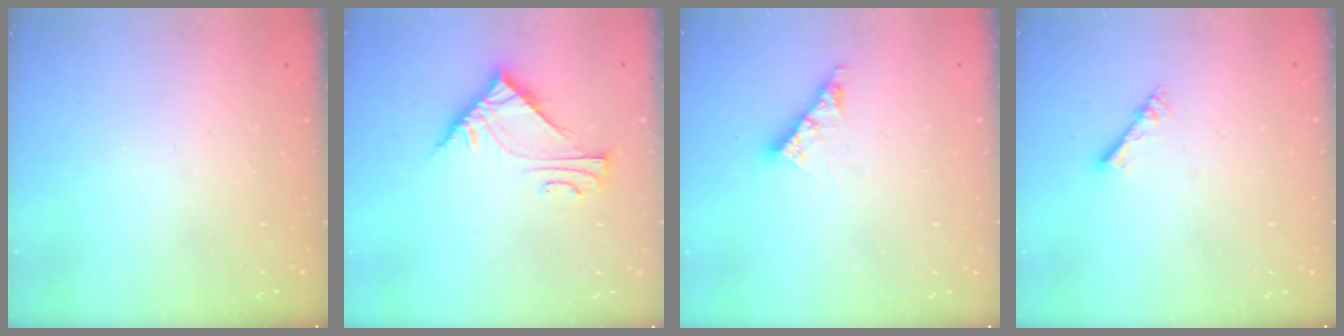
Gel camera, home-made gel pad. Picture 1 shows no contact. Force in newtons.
{"total": 7.2, "press": 7.2, "slide": 0.3}
{"total": 5.9, "press": 5.9, "slide": 0.4}
{"total": 2.8, "press": 2.8, "slide": 0.4}